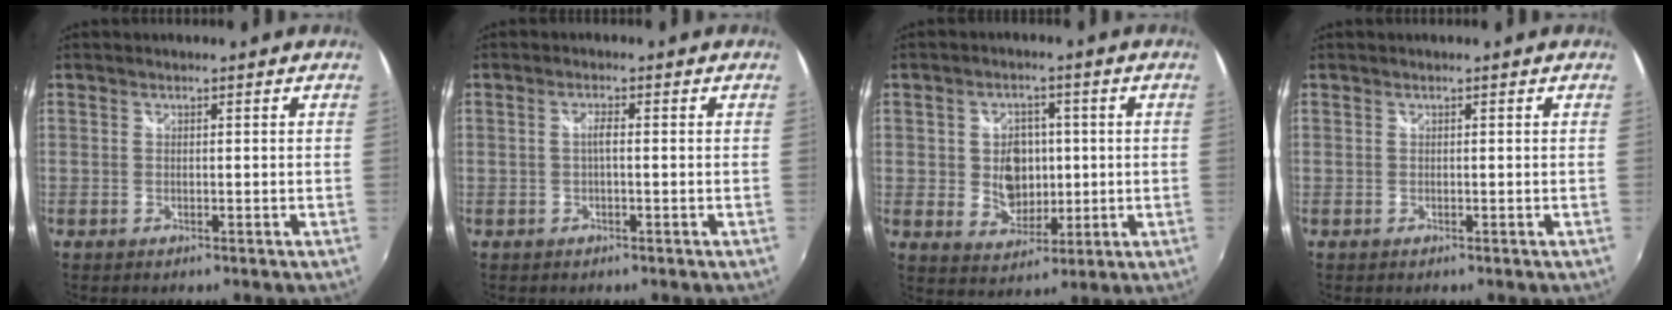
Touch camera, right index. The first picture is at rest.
{"total": 1.6, "force": [-0.2, 0.2, 1.6], "torque": [-0.030, 0.004, -0.006]}
{"total": 8.5, "force": [0.2, 6.8, 5.1], "torque": [-0.099, 0.004, 0.013]}
{"total": 0.0}